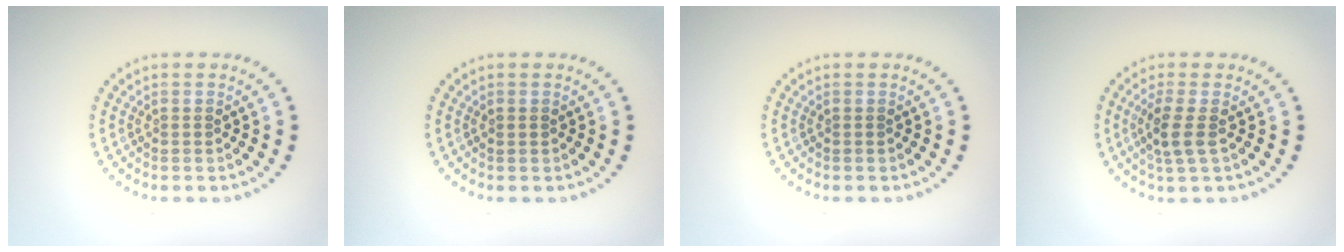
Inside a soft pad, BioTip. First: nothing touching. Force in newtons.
{"total": 0.5, "press": 0.5, "slide": 0.1}
{"total": 0.0}
{"total": 2.4, "press": 2.1, "slide": 1.2}